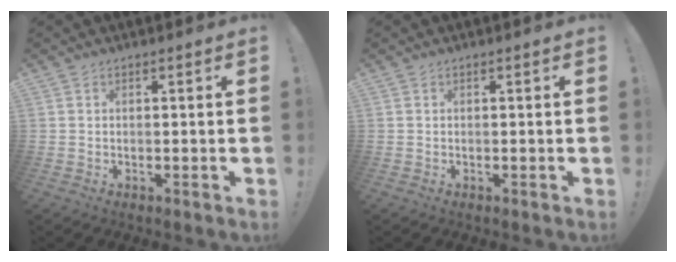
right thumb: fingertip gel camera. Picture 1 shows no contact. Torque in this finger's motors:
{"motor_torque": [-0.01, 0.00, 0.00, 0.00, 0.00]}